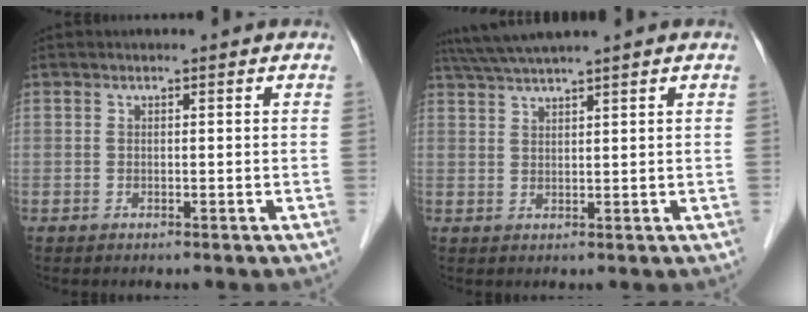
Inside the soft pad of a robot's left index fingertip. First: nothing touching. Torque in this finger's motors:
{"motor_torque": [-0.14, -0.25, 0.46, 0.10]}